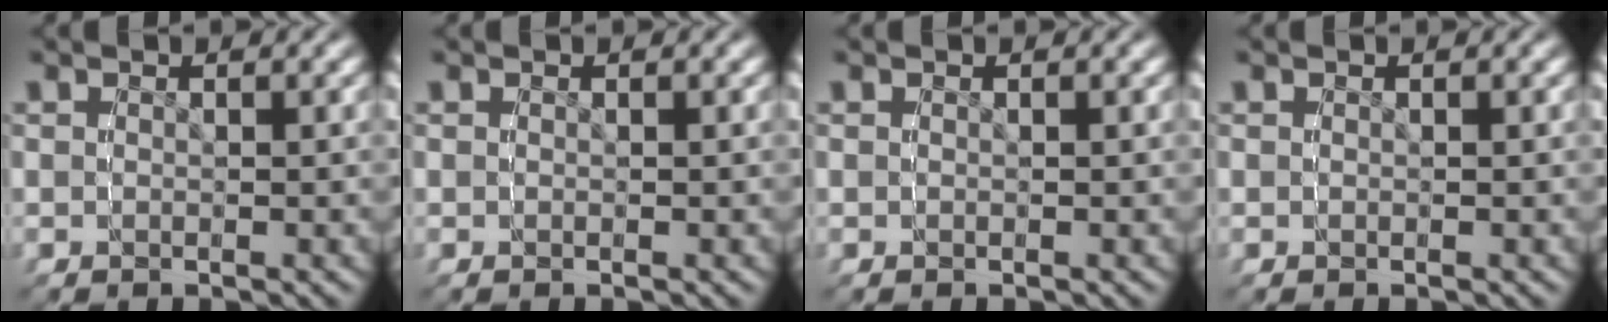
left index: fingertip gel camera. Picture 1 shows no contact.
{"total": 0.0}
{"total": 0.0}
{"total": 0.0}